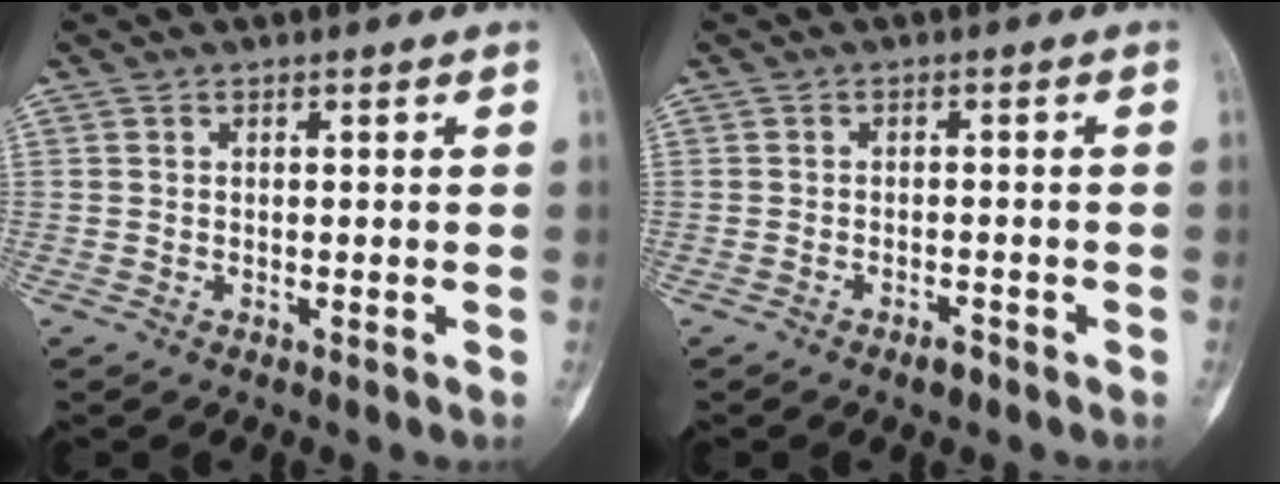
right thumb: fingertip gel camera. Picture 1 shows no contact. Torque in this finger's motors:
{"motor_torque": [0.30, -0.17, 0.08, -0.45, 0.01]}